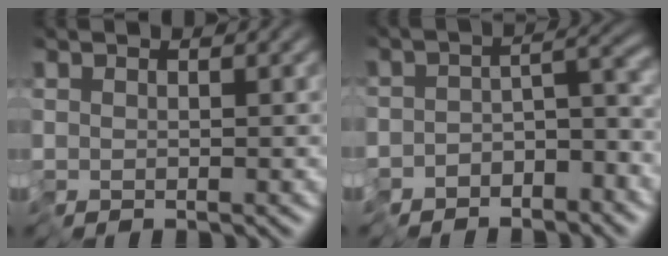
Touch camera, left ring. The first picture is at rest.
{"total": 5.7, "force": [-4.8, 2.2, 2.3], "torque": [-0.009, 0.004, -0.089]}